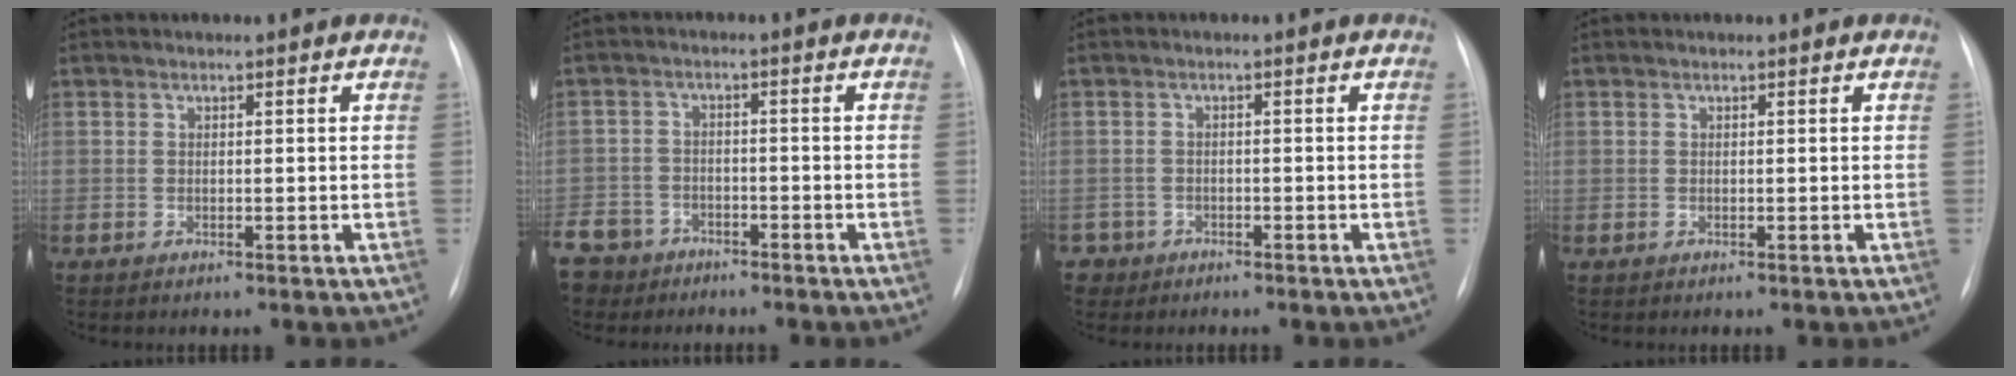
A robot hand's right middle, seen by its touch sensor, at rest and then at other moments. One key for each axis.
{"total": 10.4, "fx": -7.3, "fy": 7.0, "fz": 2.1, "tx": -0.076, "ty": -0.001, "tz": -0.126}
{"total": 2.3, "fx": -1.6, "fy": 1.6, "fz": -0.6, "tx": 0.009, "ty": 0.008, "tz": -0.028}
{"total": 0.0}